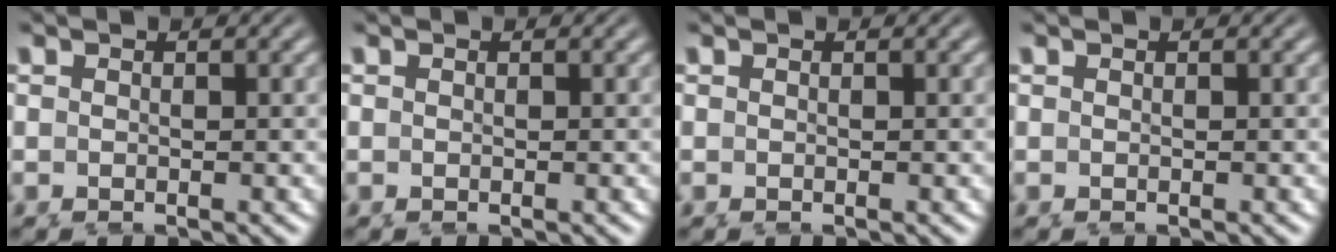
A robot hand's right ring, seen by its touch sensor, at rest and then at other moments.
{"total": 0.0}
{"total": 0.0}
{"total": 0.0}